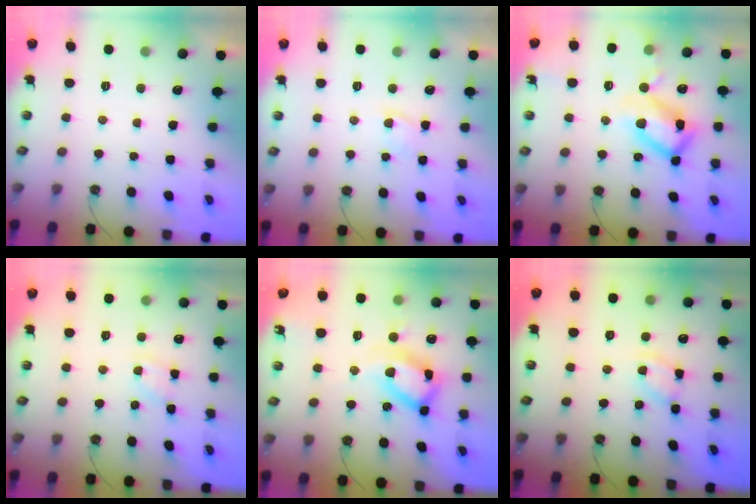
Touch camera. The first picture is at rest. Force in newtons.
{"total": 4.5, "press": 4.5, "slide": 0.6}
{"total": 18.6, "press": 18.5, "slide": 1.5}
{"total": 3.4, "press": 3.4, "slide": 0.5}
{"total": 19.4, "press": 19.3, "slide": 2.6}
{"total": 4.1, "press": 4.1, "slide": 0.3}